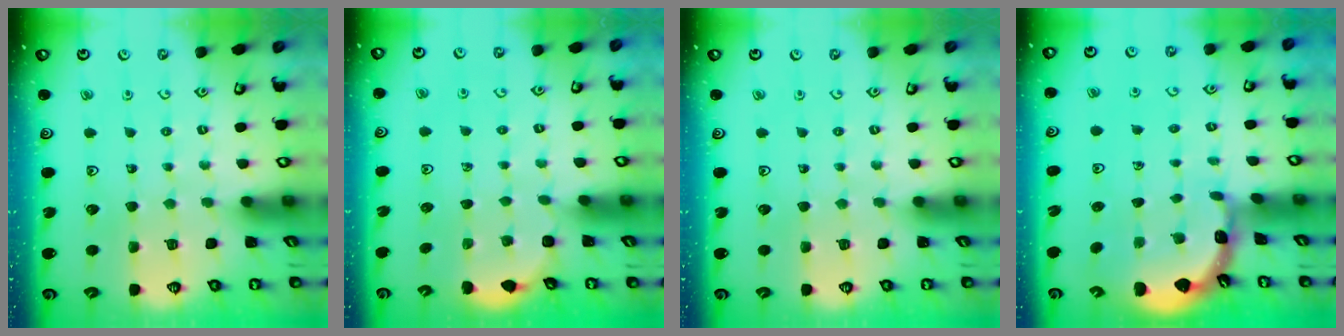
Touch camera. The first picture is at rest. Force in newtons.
{"total": 2.0, "press": 1.7, "slide": 1.1}
{"total": 0.0}
{"total": 1.7, "press": 1.7, "slide": 0.2}